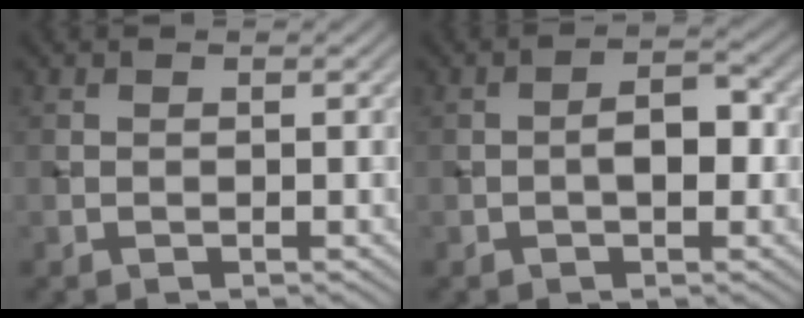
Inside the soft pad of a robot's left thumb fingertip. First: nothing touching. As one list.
[{"total": 3.6, "force": [-0.5, 1.8, 3.1], "torque": [-0.044, 0.007, -0.014]}]